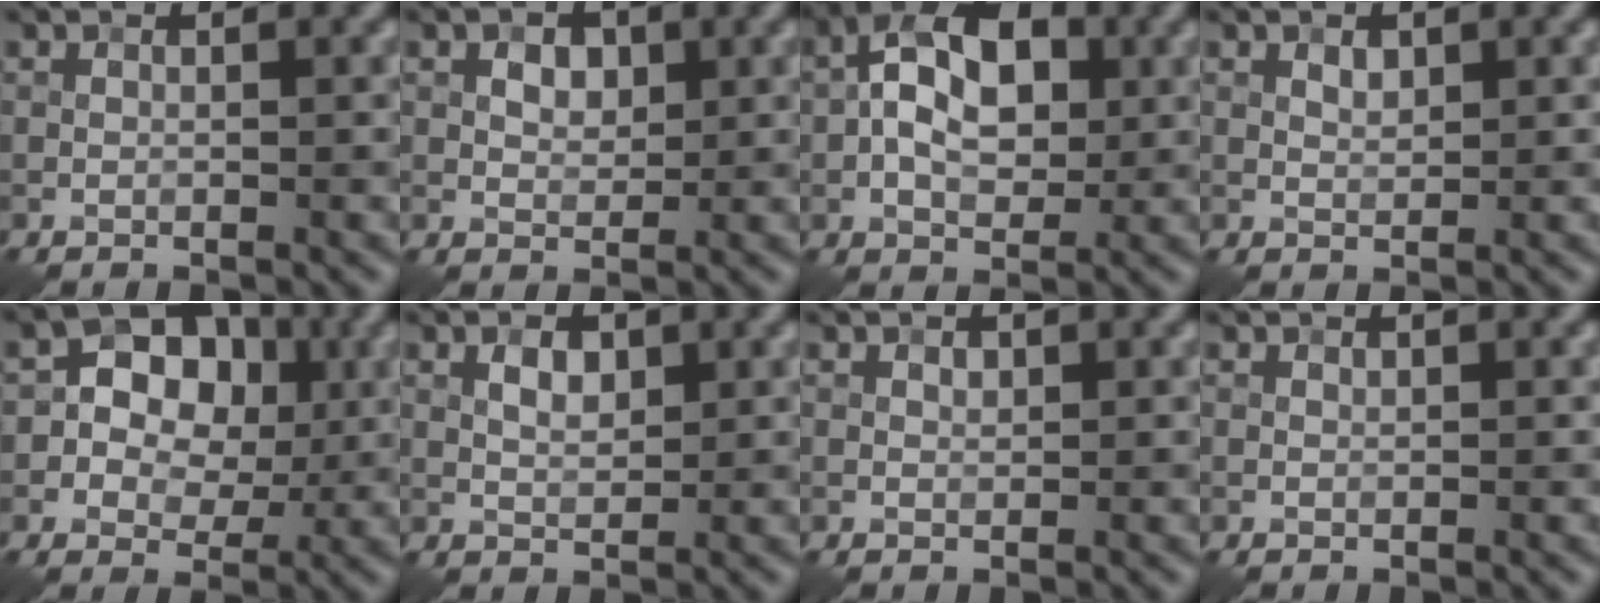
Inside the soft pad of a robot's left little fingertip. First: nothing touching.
{"total": 2.4, "force": [0.8, 1.6, 1.6], "torque": [-0.025, -0.001, 0.013]}
{"total": 7.5, "force": [0.5, 4.5, 6.0], "torque": [-0.102, 0.016, -0.004]}
{"total": 1.2, "force": [0.6, 0.7, 0.7], "torque": [-0.011, 0.000, 0.011]}
{"total": 7.3, "force": [0.7, 5.8, 4.4], "torque": [-0.042, 0.014, -0.012]}
{"total": 2.0, "force": [0.7, 1.2, 1.5], "torque": [-0.025, 0.000, 0.011]}
{"total": 0.6, "force": [0.4, 0.4, 0.3], "torque": [-0.006, 0.000, 0.005]}
{"total": 0.0}